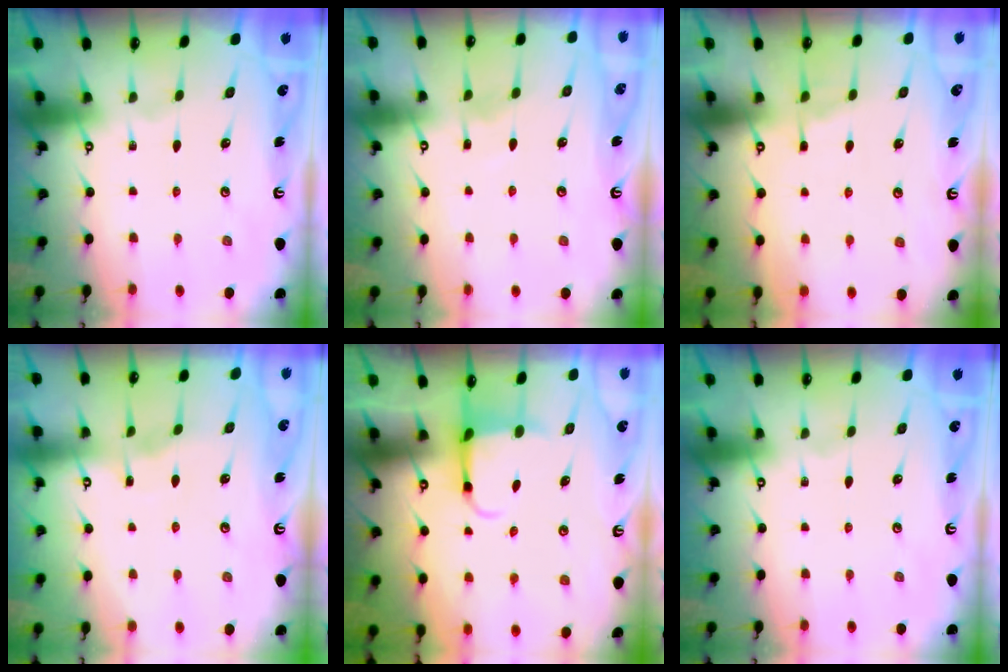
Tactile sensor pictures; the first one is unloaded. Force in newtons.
{"total": 5.5, "press": 5.5, "slide": 0.6}
{"total": 3.3, "press": 3.3, "slide": 0.3}
{"total": 2.9, "press": 2.9, "slide": 0.3}
{"total": 3.9, "press": 3.7, "slide": 1.0}
{"total": 0.0}